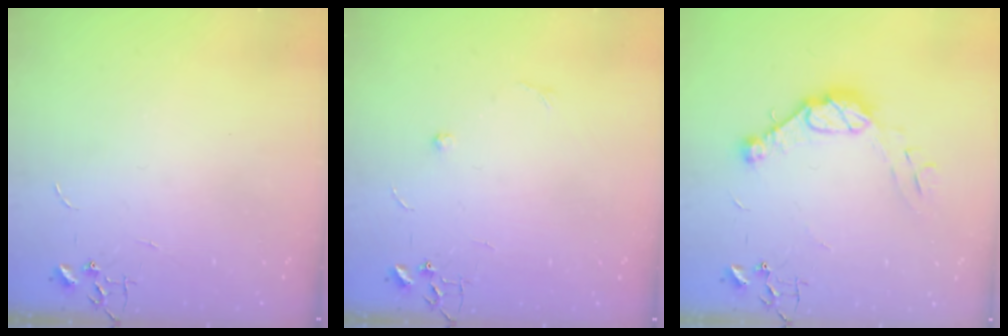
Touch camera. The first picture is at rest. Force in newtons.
{"total": 4.1, "press": 3.9, "slide": 1.2}
{"total": 12.5, "press": 12.4, "slide": 0.9}